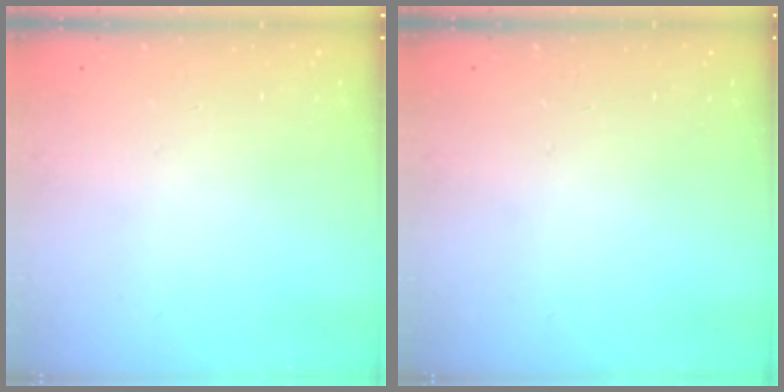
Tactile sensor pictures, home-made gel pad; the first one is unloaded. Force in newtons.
{"total": 0.0}